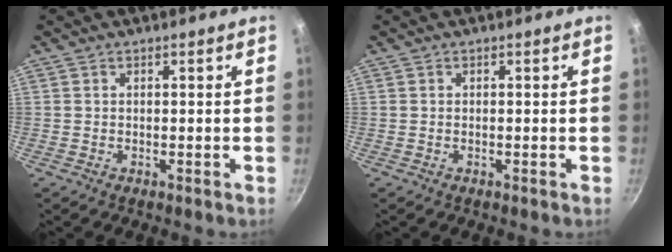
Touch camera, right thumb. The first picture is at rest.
{"total": 0.0}